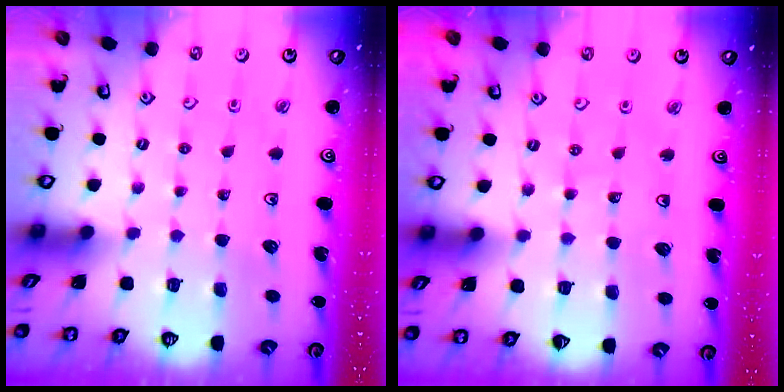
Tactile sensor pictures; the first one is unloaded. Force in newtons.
{"total": 3.8, "press": 3.7, "slide": 0.4}